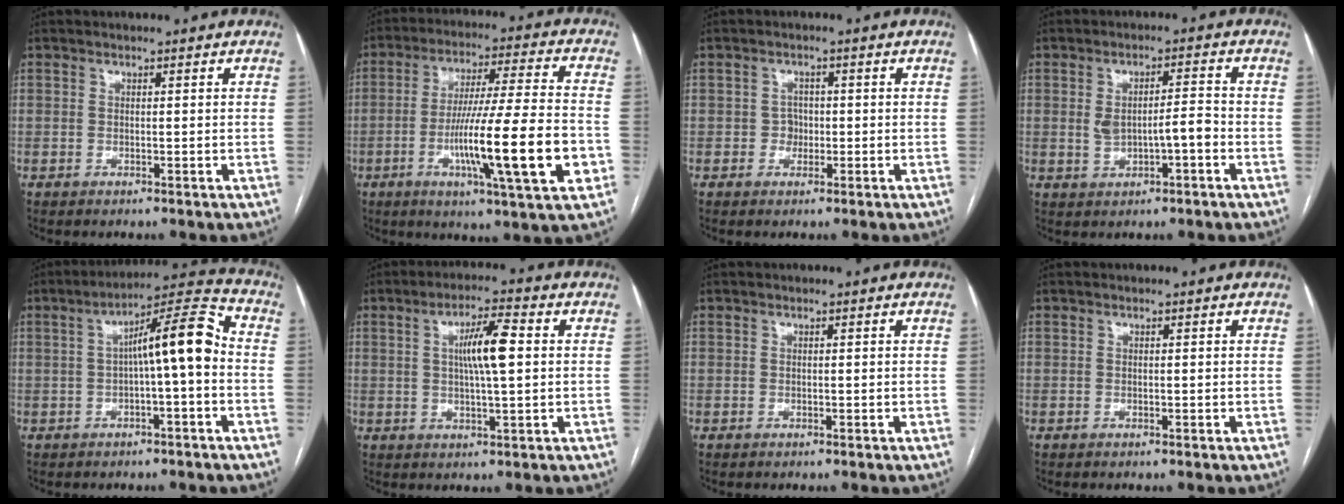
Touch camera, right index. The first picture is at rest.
{"total": 18.5, "force": [-5.1, 0.2, 17.8], "torque": [-0.282, -0.014, -0.082]}
{"total": 1.7, "force": [-0.4, 1.5, 0.6], "torque": [-0.002, 0.007, -0.007]}
{"total": 5.4, "force": [-0.9, 1.5, 5.1], "torque": [-0.094, 0.014, -0.005]}
{"total": 9.9, "force": [-0.2, 1.0, 9.9], "torque": [-0.153, 0.033, -0.005]}
{"total": 7.4, "force": [1.2, 0.8, 7.2], "torque": [-0.129, 0.008, 0.019]}
{"total": 0.0}
{"total": 0.0}